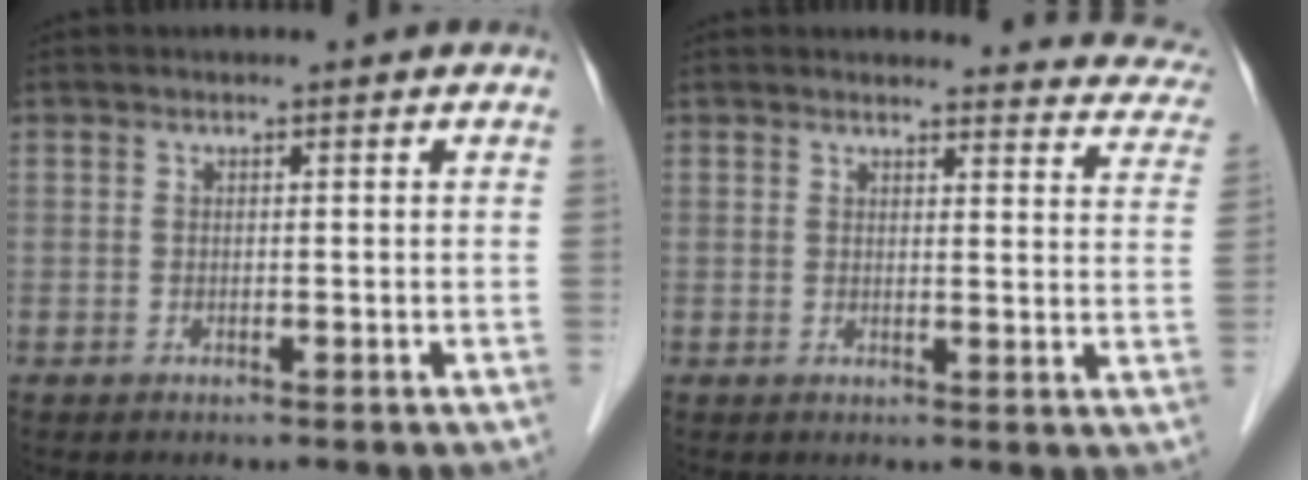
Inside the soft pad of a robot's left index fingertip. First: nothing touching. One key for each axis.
{"total": 13.6, "fx": 13.2, "fy": 2.9, "fz": 1.8, "tx": 0.027, "ty": -0.059, "tz": 0.104}